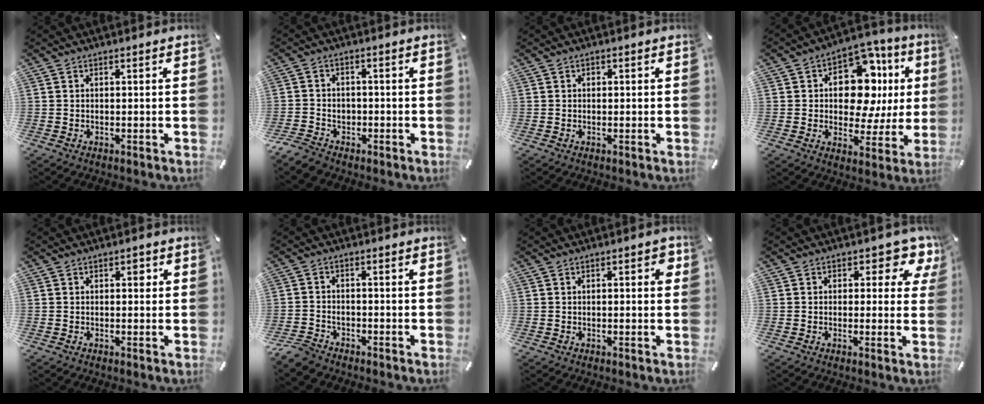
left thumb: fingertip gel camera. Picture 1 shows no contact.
{"total": 4.5, "force": [-2.6, 3.4, 1.3], "torque": [-0.033, 0.012, -0.050]}
{"total": 0.6, "force": [0.1, 0.6, 0.2], "torque": [0.005, 0.000, -0.002]}
{"total": 15.7, "force": [3.9, 9.8, 11.6], "torque": [-0.164, -0.027, 0.070]}
{"total": 1.5, "force": [0.3, 1.0, 1.1], "torque": [-0.007, 0.001, -0.001]}
{"total": 4.1, "force": [-3.4, 2.0, 1.2], "torque": [-0.038, 0.015, -0.069]}
{"total": 2.7, "force": [0.4, 1.2, 2.4], "torque": [-0.031, 0.002, 0.001]}
{"total": 6.3, "force": [2.9, 3.7, 4.1], "torque": [-0.041, -0.014, 0.044]}